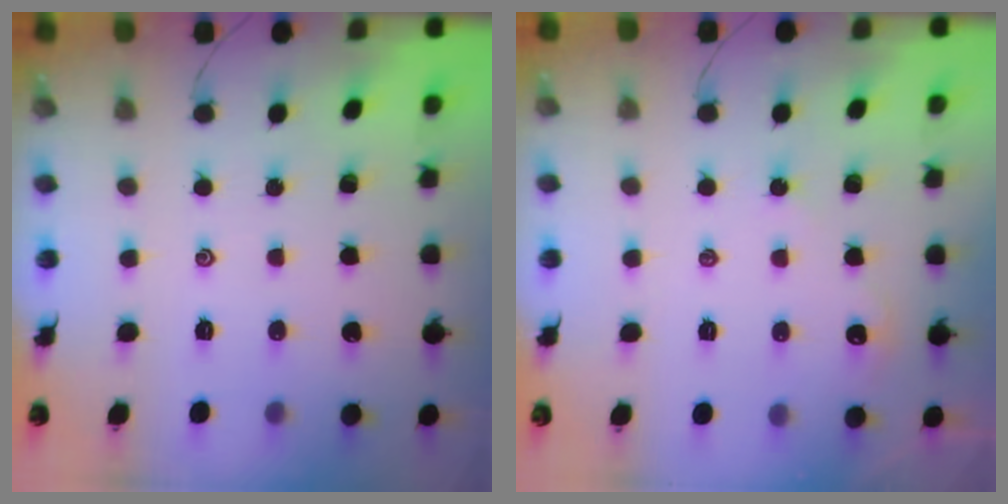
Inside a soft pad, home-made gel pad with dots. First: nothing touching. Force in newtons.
{"total": 2.3, "press": 2.3, "slide": 0.2}